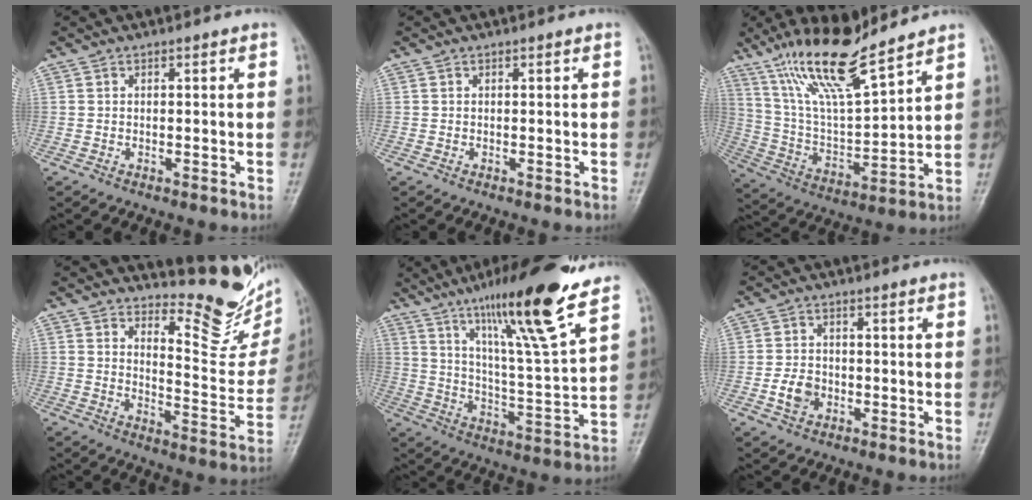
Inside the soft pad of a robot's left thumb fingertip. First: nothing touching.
{"total": 0.0}
{"total": 16.3, "force": [12.5, 2.7, 10.1], "torque": [-0.175, -0.064, 0.245]}
{"total": 14.6, "force": [12.4, 4.5, 6.3], "torque": [-0.047, -0.125, 0.155]}
{"total": 19.4, "force": [12.6, 1.6, 14.7], "torque": [-0.224, -0.062, 0.208]}
{"total": 4.2, "force": [-1.1, 3.3, 2.2], "torque": [-0.033, 0.009, -0.021]}